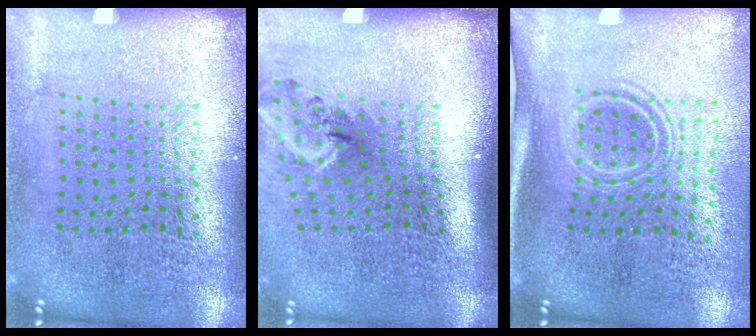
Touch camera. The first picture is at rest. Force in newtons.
{"total": 1.9, "press": 1.3, "slide": 1.4}
{"total": 1.8, "press": 1.2, "slide": 1.3}